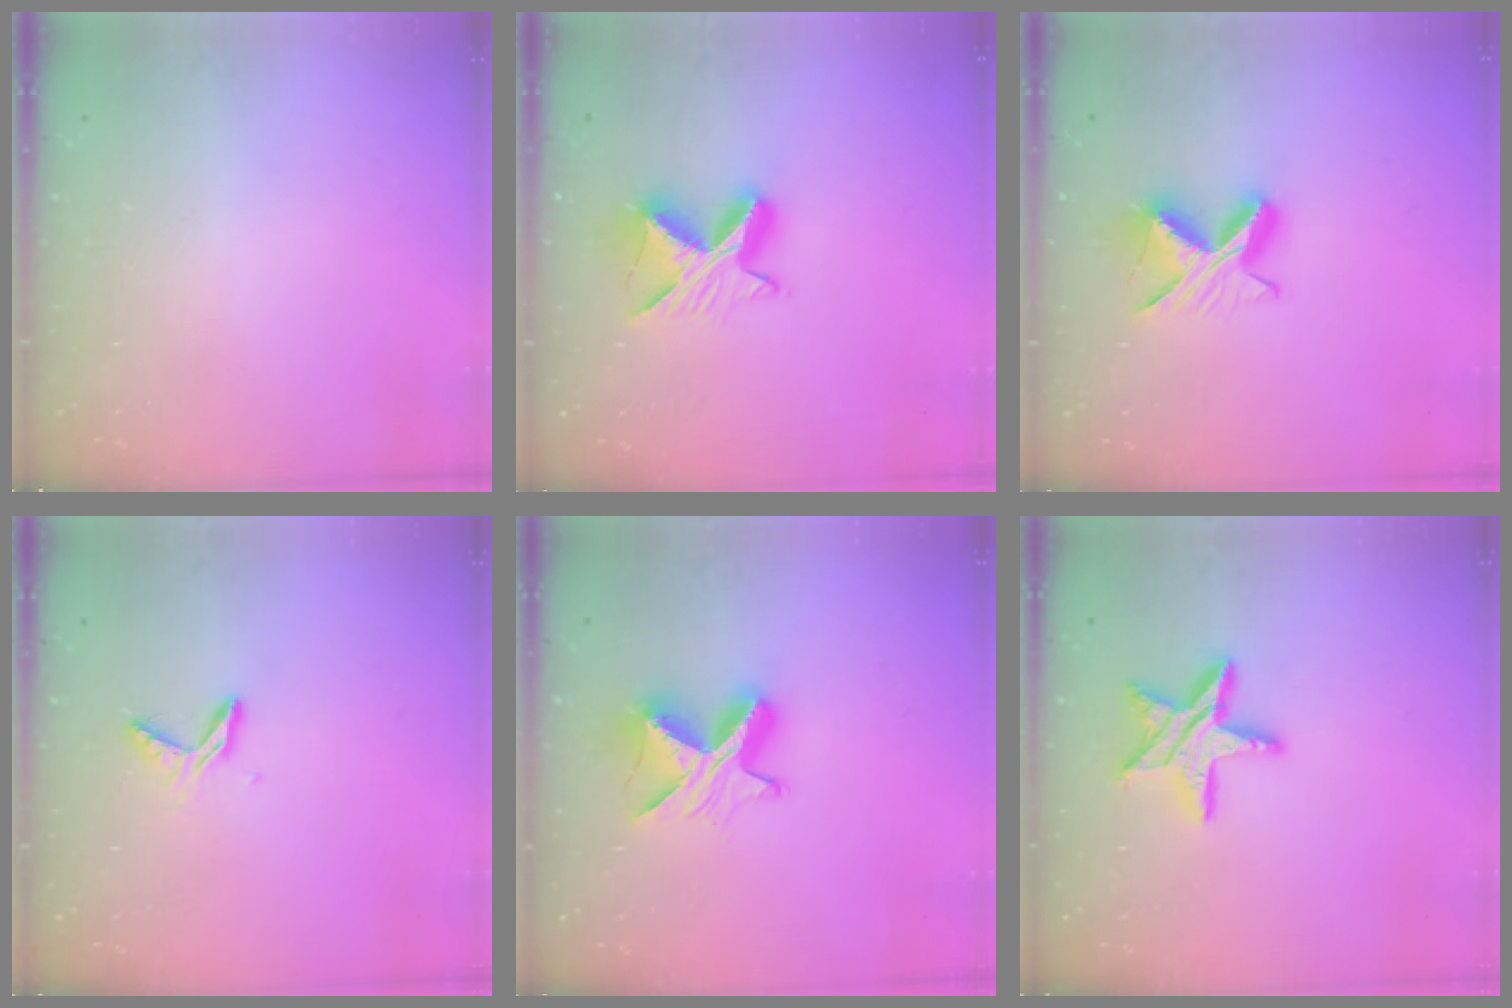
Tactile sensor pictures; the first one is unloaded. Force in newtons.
{"total": 9.5, "press": 9.5, "slide": 0.2}
{"total": 8.9, "press": 8.8, "slide": 1.0}
{"total": 6.4, "press": 6.4, "slide": 0.4}
{"total": 9.8, "press": 9.8, "slide": 0.6}
{"total": 13.6, "press": 13.5, "slide": 1.1}